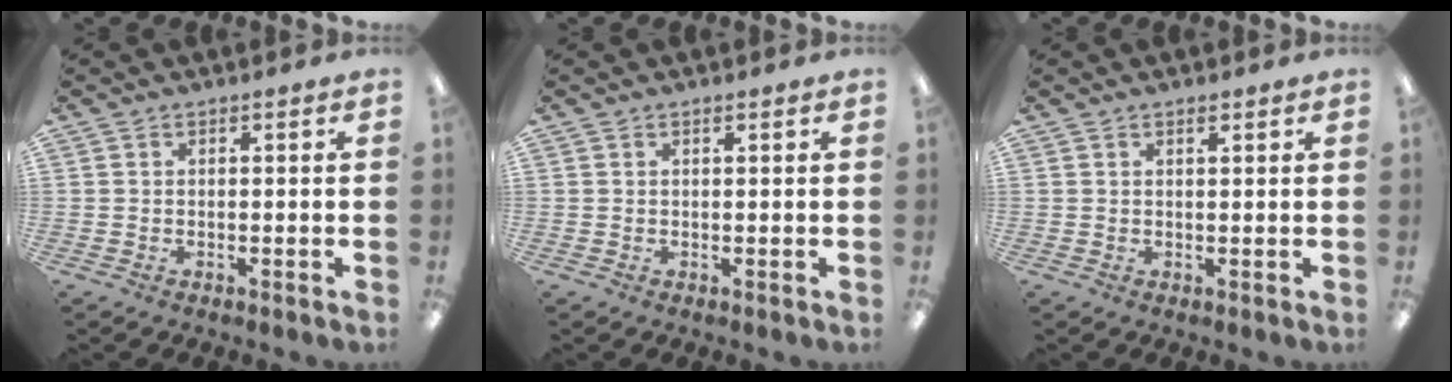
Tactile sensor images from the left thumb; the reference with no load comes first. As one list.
[{"total": 0.5, "force": [0.4, 0.1, 0.3], "torque": [-0.006, 0.001, 0.007]}, {"total": 1.1, "force": [0.9, 0.3, 0.5], "torque": [-0.004, -0.004, 0.015]}]